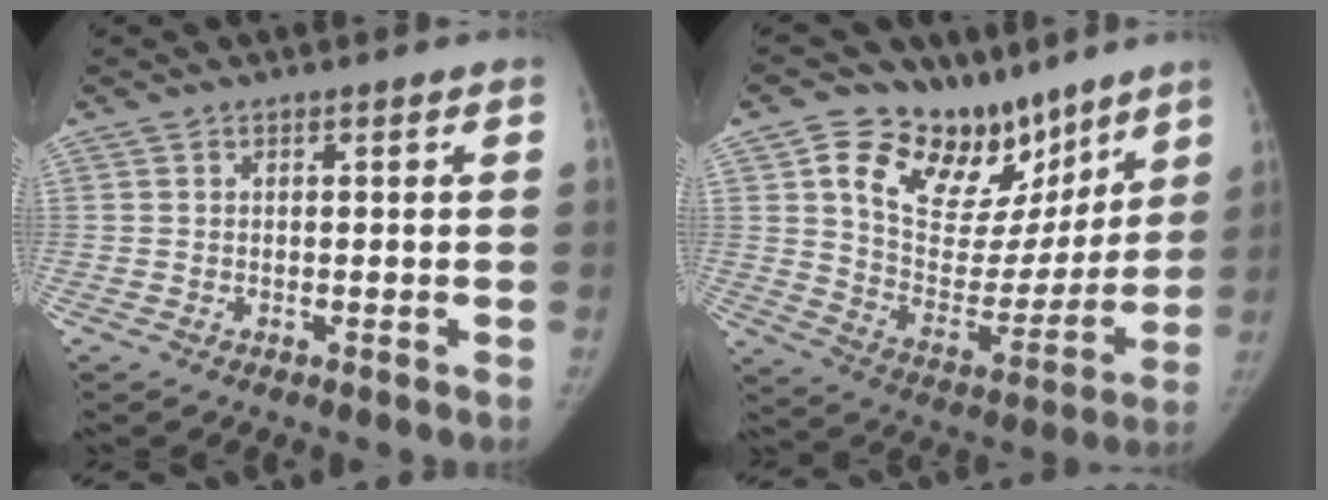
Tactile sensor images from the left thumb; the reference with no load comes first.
{"total": 22.7, "force": [13.8, 13.1, 12.3], "torque": [-0.133, -0.061, 0.227]}